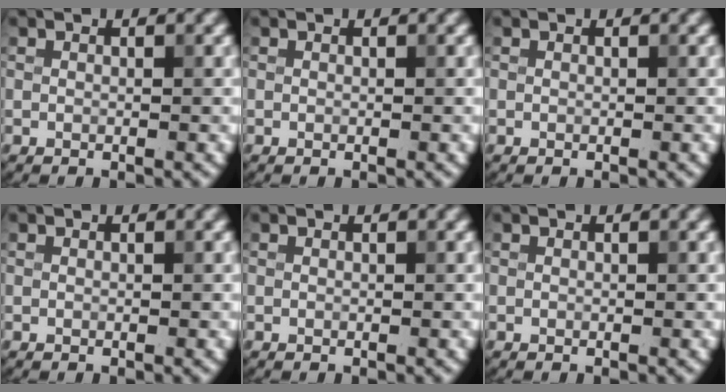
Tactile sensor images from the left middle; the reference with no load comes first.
{"total": 0.0}
{"total": 0.0}
{"total": 0.0}
{"total": 0.0}
{"total": 0.0}